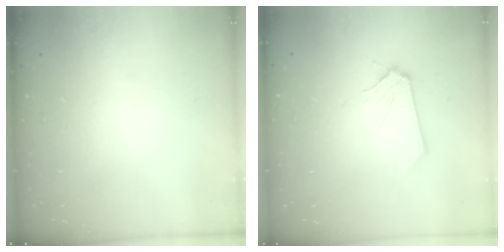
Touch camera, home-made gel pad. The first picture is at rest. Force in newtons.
{"total": 0.0}